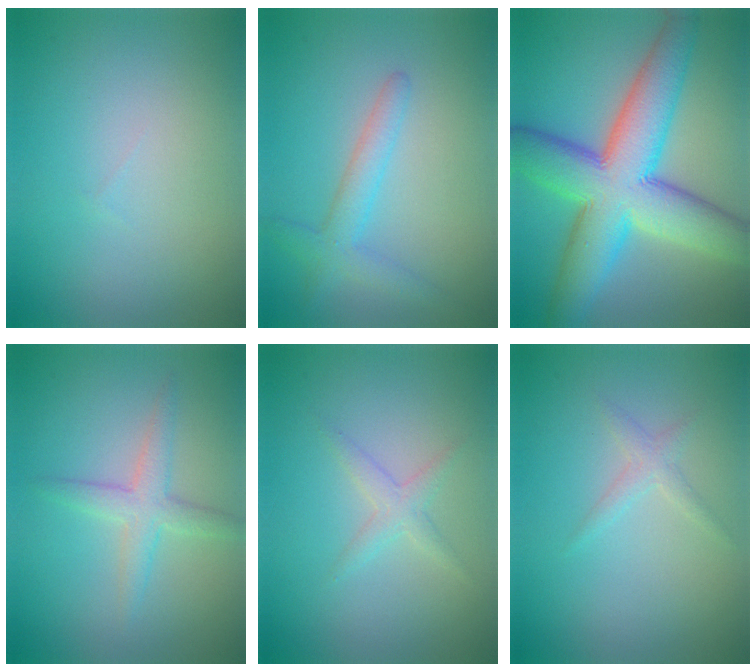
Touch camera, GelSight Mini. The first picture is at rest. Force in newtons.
{"total": 2.8, "press": 2.8, "slide": 0.3}
{"total": 12.2, "press": 12.2, "slide": 0.2}
{"total": 2.7, "press": 2.7, "slide": 0.1}
{"total": 1.6, "press": 1.6, "slide": 0.1}
{"total": 1.2, "press": 1.2, "slide": 0.1}